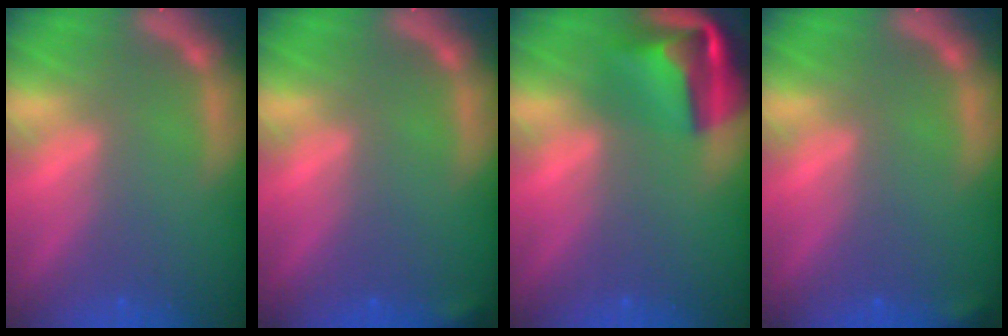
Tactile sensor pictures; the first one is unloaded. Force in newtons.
{"total": 0.9}
{"total": 7.9}
{"total": 0.9}